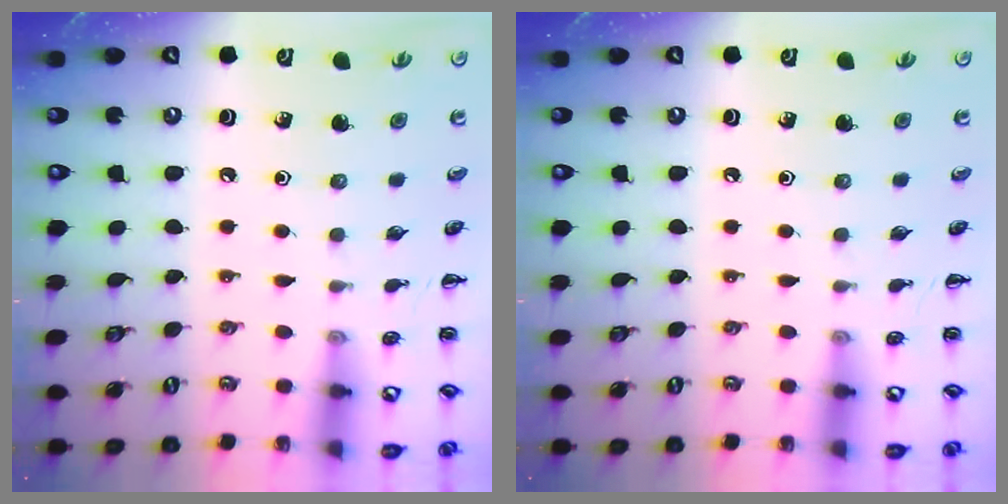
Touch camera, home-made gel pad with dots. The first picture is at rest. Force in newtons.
{"total": 0.0}